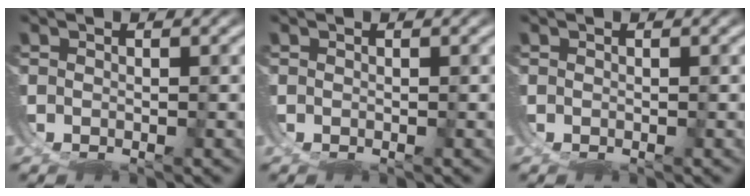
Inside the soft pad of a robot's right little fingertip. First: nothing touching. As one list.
[{"total": 0.0}, {"total": 0.0}]